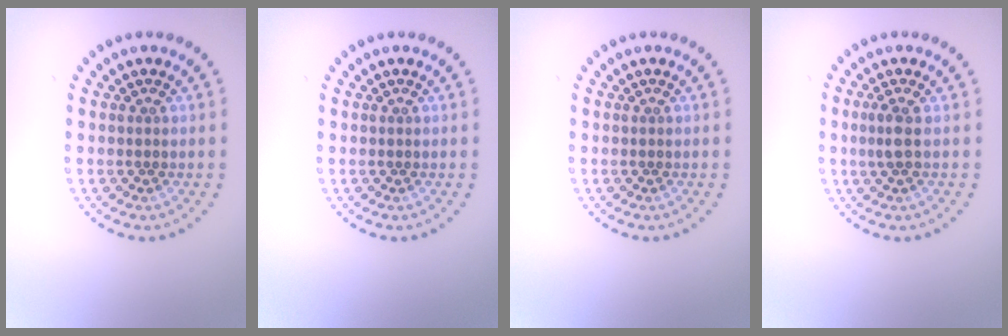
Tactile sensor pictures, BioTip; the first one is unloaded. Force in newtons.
{"total": 0.0}
{"total": 0.0}
{"total": 1.4, "press": 1.1, "slide": 0.8}